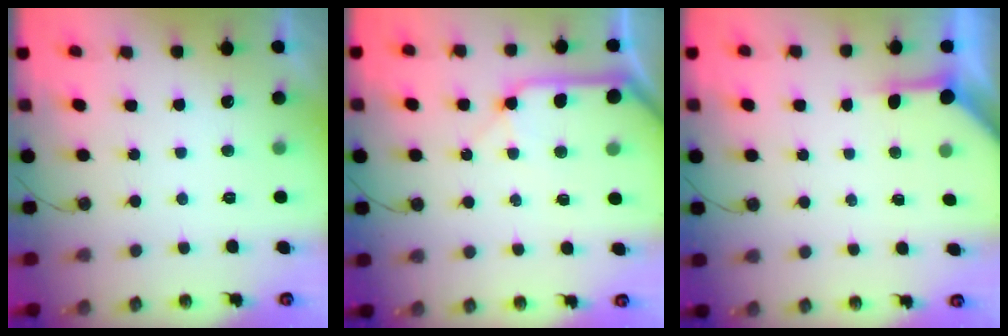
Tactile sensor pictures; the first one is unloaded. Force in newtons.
{"total": 10.6, "press": 10.5, "slide": 1.5}
{"total": 3.9, "press": 3.8, "slide": 0.5}